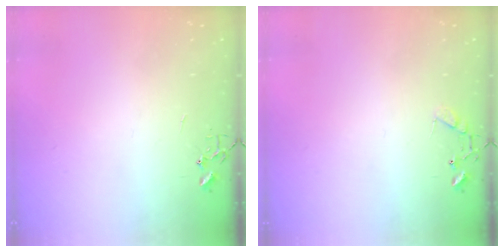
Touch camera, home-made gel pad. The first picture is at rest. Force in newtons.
{"total": 6.8, "press": 6.8, "slide": 0.5}